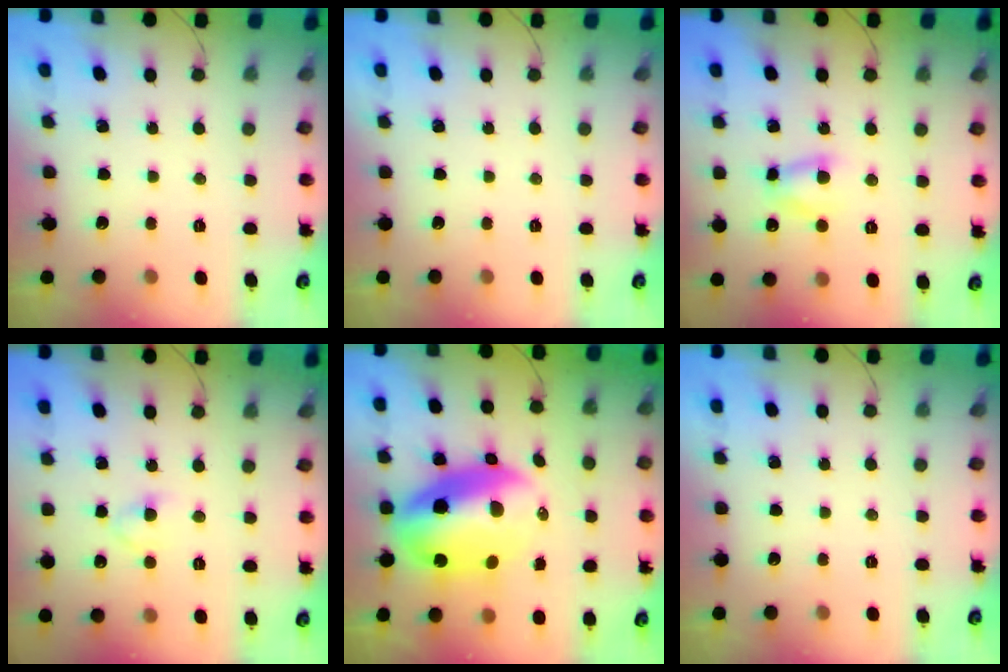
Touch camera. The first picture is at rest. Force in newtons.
{"total": 0.0}
{"total": 4.6, "press": 4.5, "slide": 0.6}
{"total": 2.4, "press": 2.1, "slide": 1.1}
{"total": 17.2, "press": 16.8, "slide": 3.5}
{"total": 0.0}